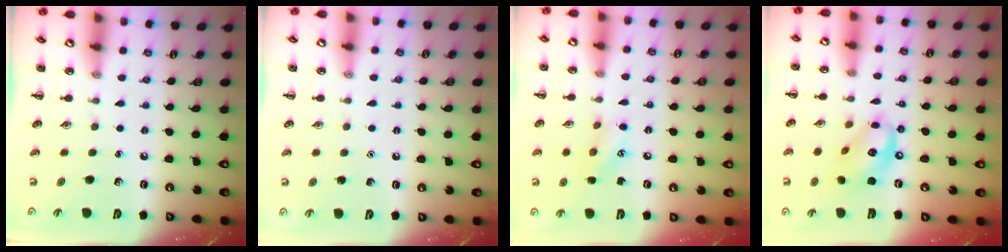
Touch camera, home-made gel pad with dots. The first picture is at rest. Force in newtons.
{"total": 1.5, "press": 1.5, "slide": 0.1}
{"total": 7.7, "press": 7.6, "slide": 1.0}
{"total": 12.0, "press": 11.8, "slide": 2.1}